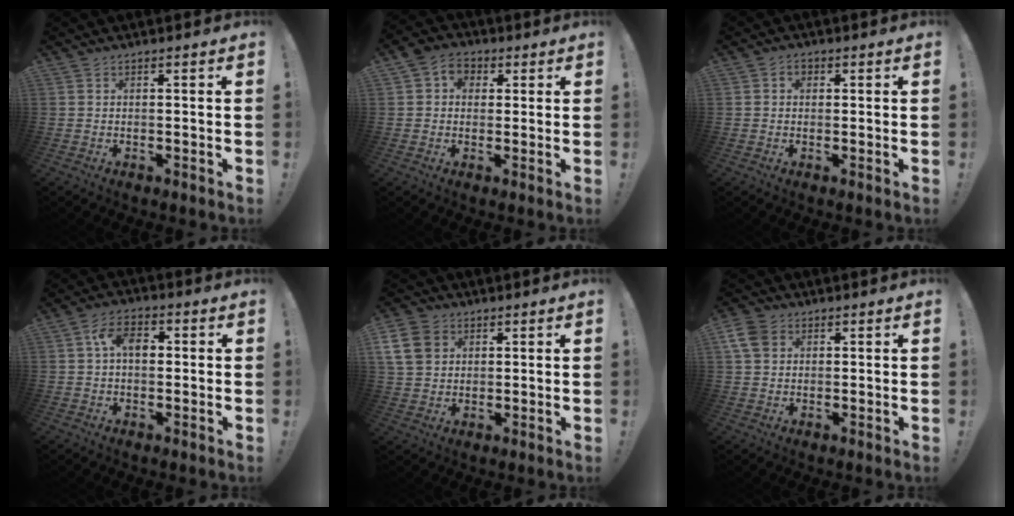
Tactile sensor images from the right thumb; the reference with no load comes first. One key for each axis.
{"total": 6.4, "fx": 1.5, "fy": 5.6, "fz": 2.7, "tx": -0.040, "ty": 0.004, "tz": 0.030}
{"total": 2.1, "fx": 0.3, "fy": 1.7, "fz": 1.2, "tx": -0.015, "ty": 0.001, "tz": 0.004}
{"total": 7.4, "fx": 1.4, "fy": 4.6, "fz": 5.6, "tx": -0.108, "ty": 0.011, "tz": 0.025}
{"total": 10.7, "fx": 3.7, "fy": 8.6, "fz": 5.1, "tx": -0.099, "ty": -0.016, "tz": 0.076}
{"total": 7.3, "fx": 2.8, "fy": 5.6, "fz": 3.7, "tx": -0.071, "ty": -0.001, "tz": 0.059}